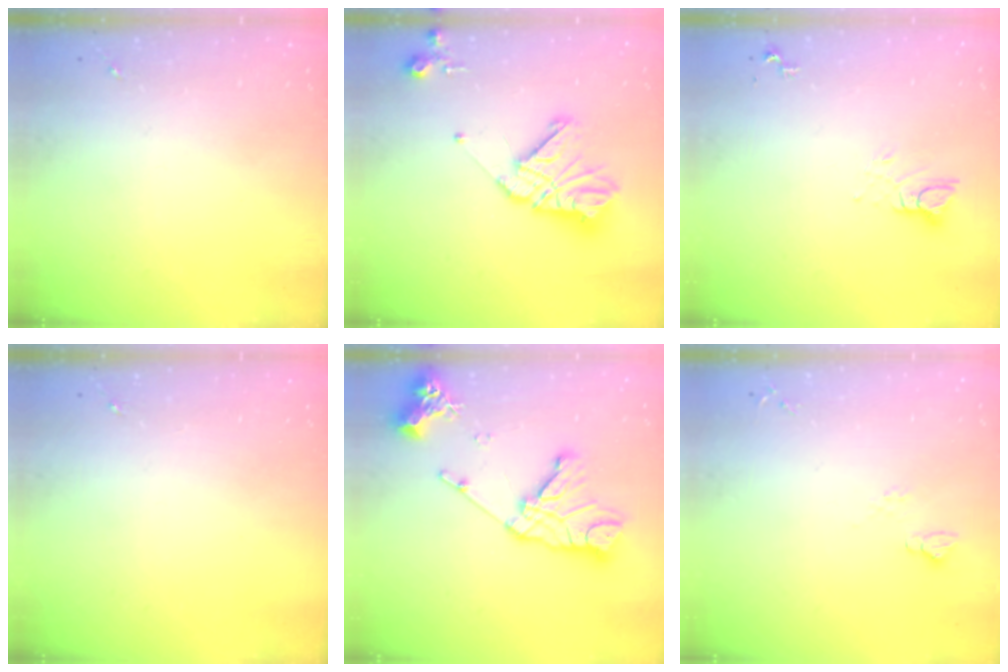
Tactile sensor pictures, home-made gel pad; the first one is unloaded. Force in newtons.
{"total": 14.7, "press": 14.6, "slide": 1.4}
{"total": 4.4, "press": 4.4, "slide": 0.4}
{"total": 0.0}
{"total": 17.2, "press": 17.1, "slide": 1.8}
{"total": 5.0, "press": 5.0, "slide": 0.6}